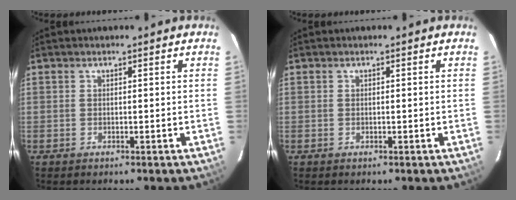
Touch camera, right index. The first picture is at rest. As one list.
[{"total": 0.0}]